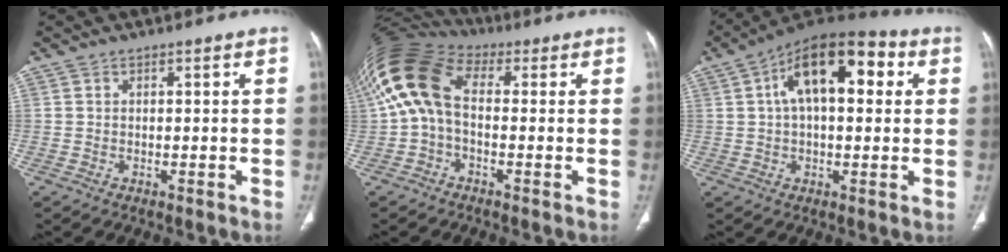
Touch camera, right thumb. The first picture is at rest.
{"total": 13.5, "force": [1.0, 8.4, 10.6], "torque": [-0.221, 0.048, 0.009]}
{"total": 17.0, "force": [4.5, 8.4, 14.0], "torque": [-0.197, 0.029, 0.062]}